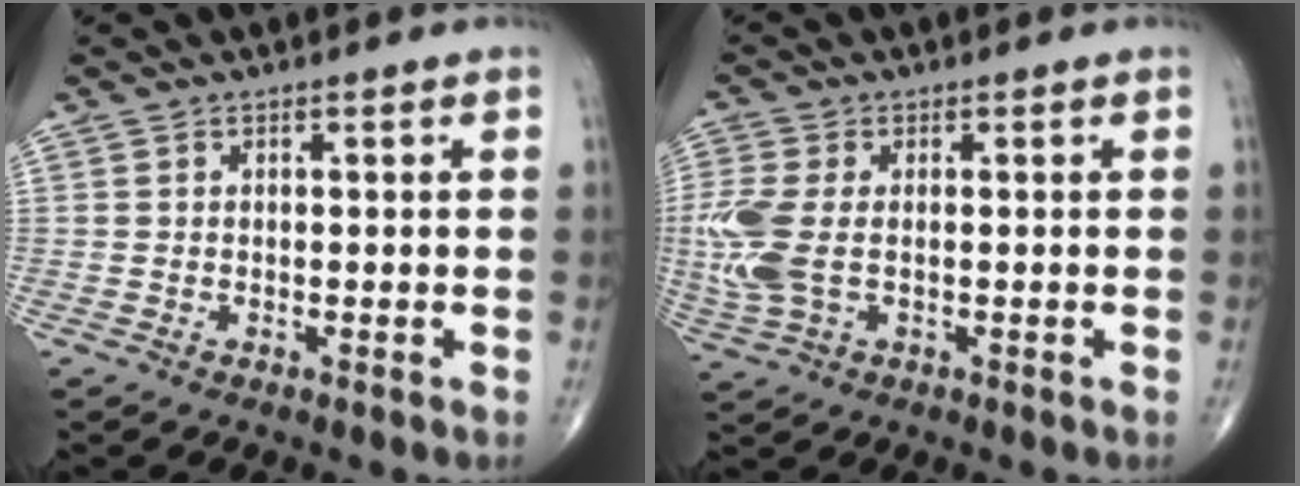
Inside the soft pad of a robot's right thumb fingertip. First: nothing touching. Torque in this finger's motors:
{"motor_torque": [0.25, 0.22, 0.91, 0.12, 0.09]}